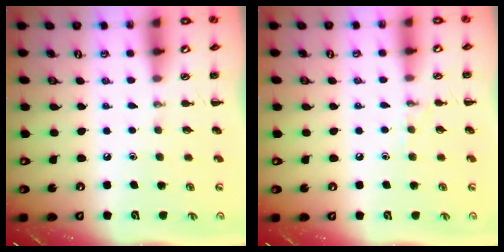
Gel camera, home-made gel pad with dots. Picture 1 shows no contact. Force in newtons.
{"total": 5.0, "press": 4.8, "slide": 1.4}